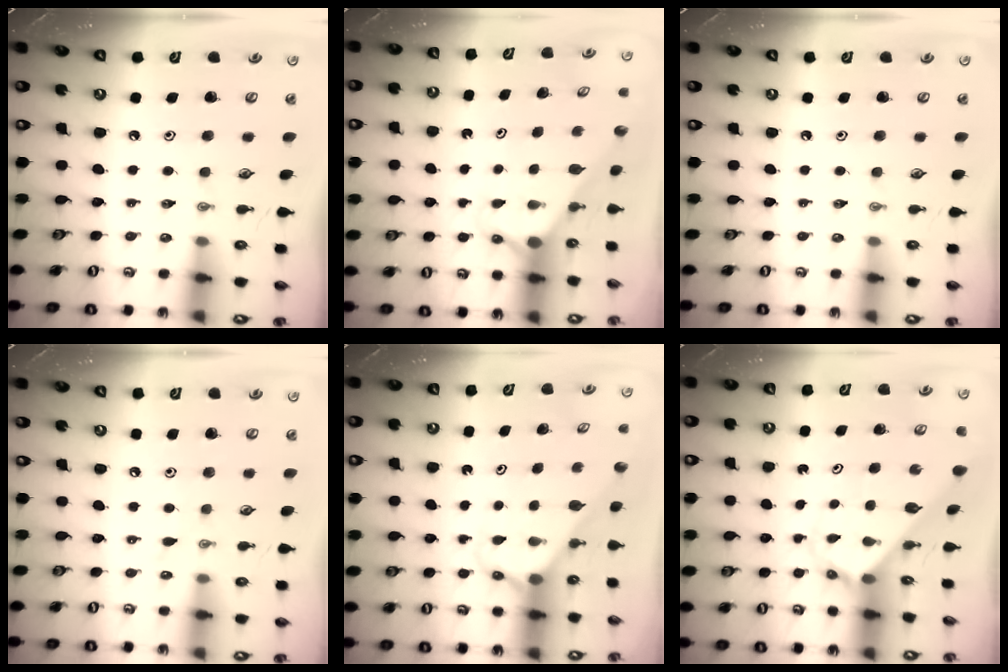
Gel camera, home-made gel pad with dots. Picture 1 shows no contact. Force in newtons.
{"total": 2.8, "press": 2.8, "slide": 0.0}
{"total": 0.0}
{"total": 4.4, "press": 4.3, "slide": 0.6}
{"total": 2.8, "press": 2.8, "slide": 0.2}
{"total": 2.8, "press": 2.8, "slide": 0.2}